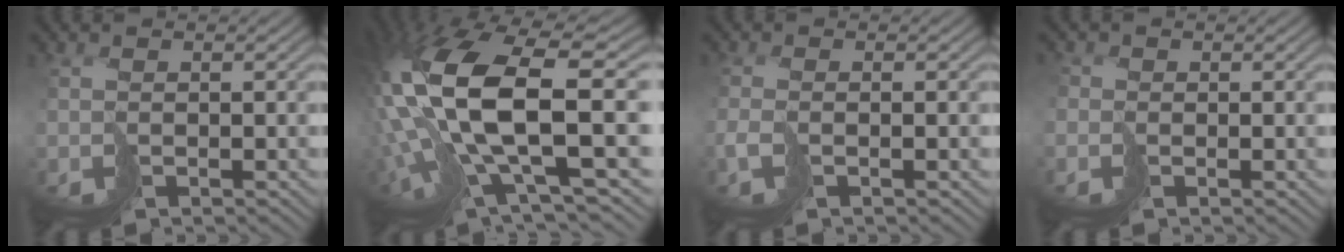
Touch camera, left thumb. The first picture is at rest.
{"total": 18.0, "force": [1.9, 8.9, 15.5], "torque": [-0.343, -0.047, 0.071]}
{"total": 2.3, "force": [-0.9, 0.9, 1.8], "torque": [-0.042, -0.008, -0.023]}
{"total": 1.6, "force": [-0.6, 1.4, 0.4], "torque": [-0.012, -0.004, -0.013]}